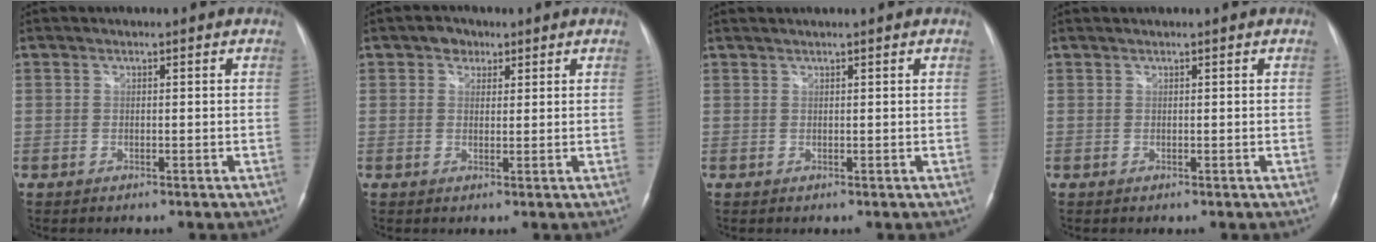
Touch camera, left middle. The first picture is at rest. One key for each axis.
{"total": 2.6, "fx": 1.4, "fy": 2.0, "fz": 0.8, "tx": -0.015, "ty": 0.007, "tz": 0.020}
{"total": 1.2, "fx": 1.2, "fy": -0.2, "fz": 0.3, "tx": -0.004, "ty": 0.014, "tz": 0.026}
{"total": 0.6, "fx": 0.6, "fy": -0.1, "fz": 0.1, "tx": -0.004, "ty": 0.011, "tz": 0.015}